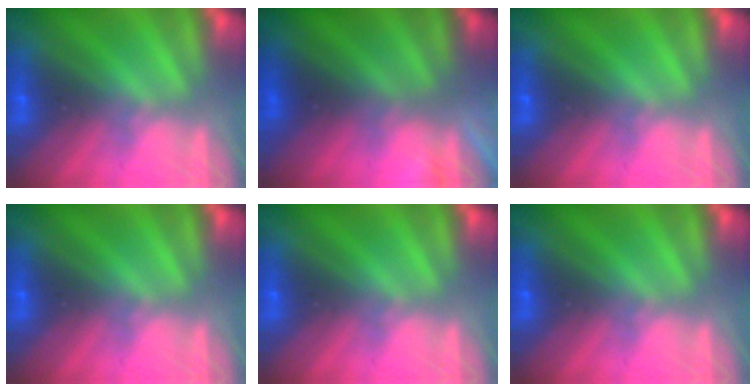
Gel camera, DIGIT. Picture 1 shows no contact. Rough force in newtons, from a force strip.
{"total": 8.5}
{"total": 0.0}
{"total": 0.0}
{"total": 0.0}
{"total": 0.0}